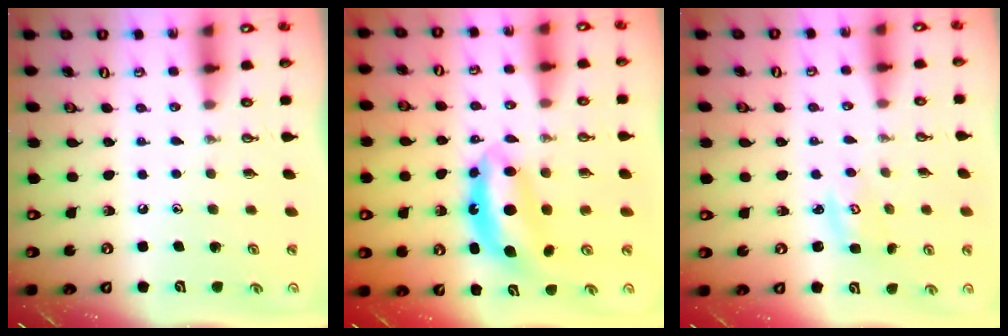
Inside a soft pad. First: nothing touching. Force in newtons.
{"total": 6.9, "press": 6.8, "slide": 0.6}
{"total": 2.6, "press": 2.5, "slide": 0.3}